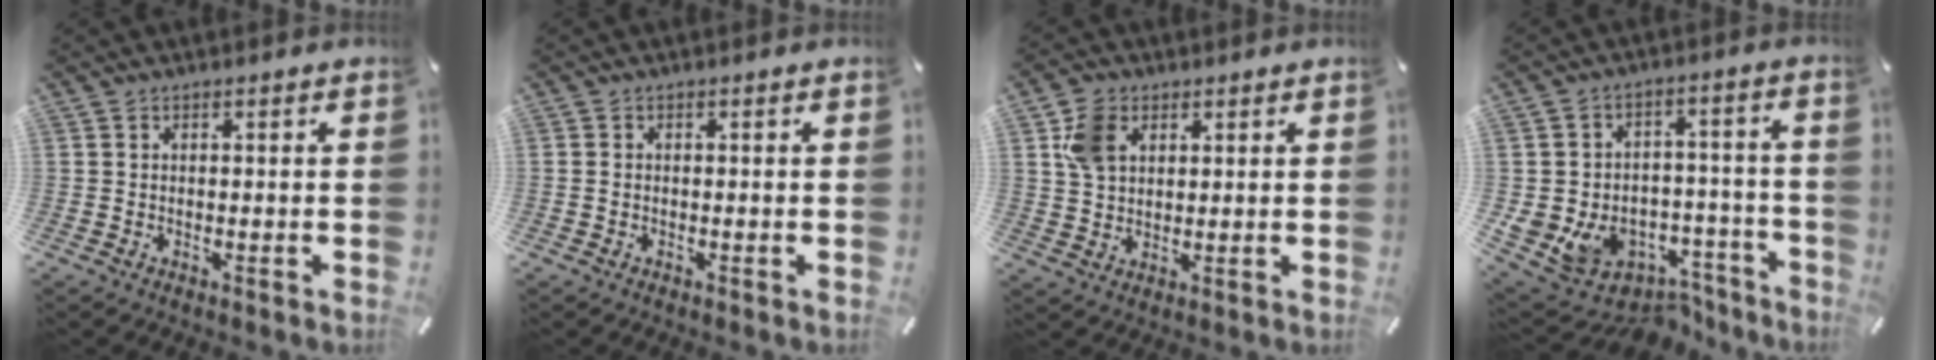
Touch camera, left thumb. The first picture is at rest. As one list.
[{"total": 0.8, "force": [-0.2, 0.6, 0.5], "torque": [-0.010, 0.002, -0.005]}, {"total": 6.9, "force": [2.9, 5.1, 3.6], "torque": [-0.089, 0.011, 0.056]}, {"total": 10.4, "force": [-4.5, 8.9, 2.8], "torque": [-0.042, 0.016, -0.064]}]